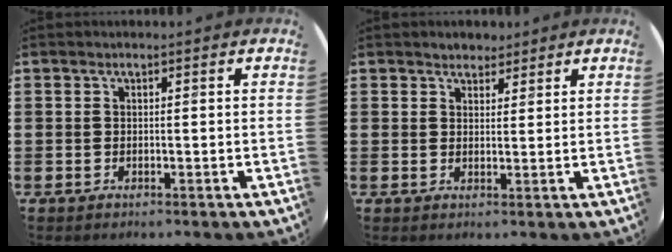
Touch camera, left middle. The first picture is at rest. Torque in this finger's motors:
{"motor_torque": [0.27, -0.25, 0.00, 0.03]}